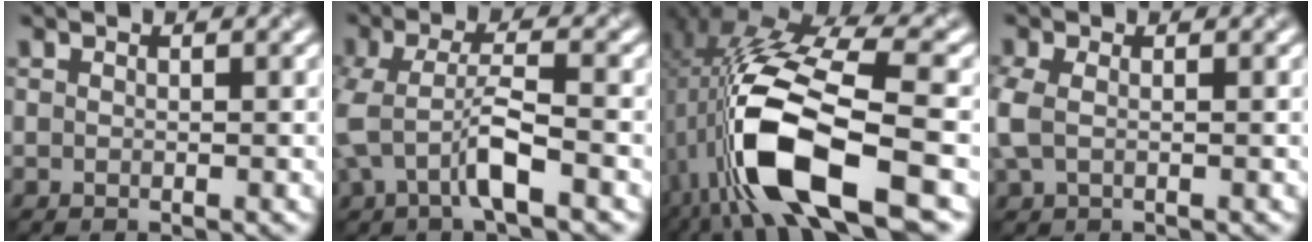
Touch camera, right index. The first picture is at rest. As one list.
[{"total": 4.7, "force": [-1.9, 1.4, 4.1], "torque": [-0.095, 0.003, -0.038]}, {"total": 13.0, "force": [-3.1, 4.9, 11.6], "torque": [-0.234, -0.009, -0.057]}, {"total": 2.2, "force": [-0.1, 1.4, 1.7], "torque": [-0.054, -0.001, -0.005]}]